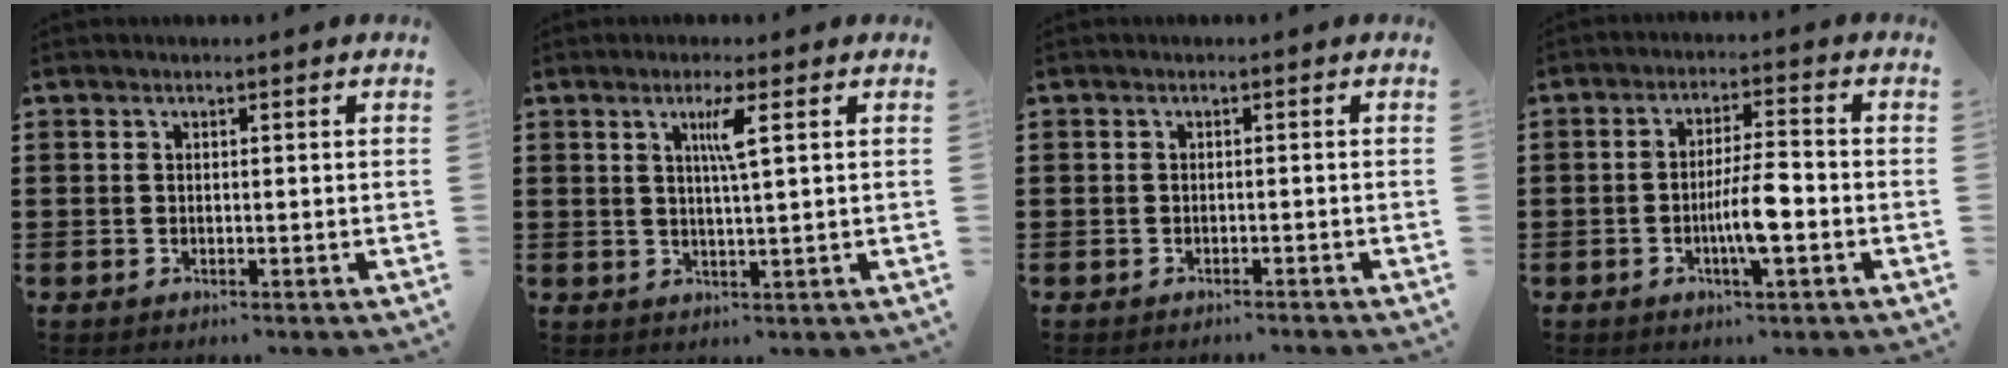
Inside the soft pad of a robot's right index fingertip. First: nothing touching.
{"total": 3.7, "force": [1.4, -0.2, 3.4], "torque": [-0.071, -0.004, 0.020]}
{"total": 0.9, "force": [-0.8, 0.0, 0.1], "torque": [-0.004, -0.001, -0.017]}
{"total": 6.4, "force": [-1.9, 1.1, 6.0], "torque": [-0.115, -0.001, -0.038]}